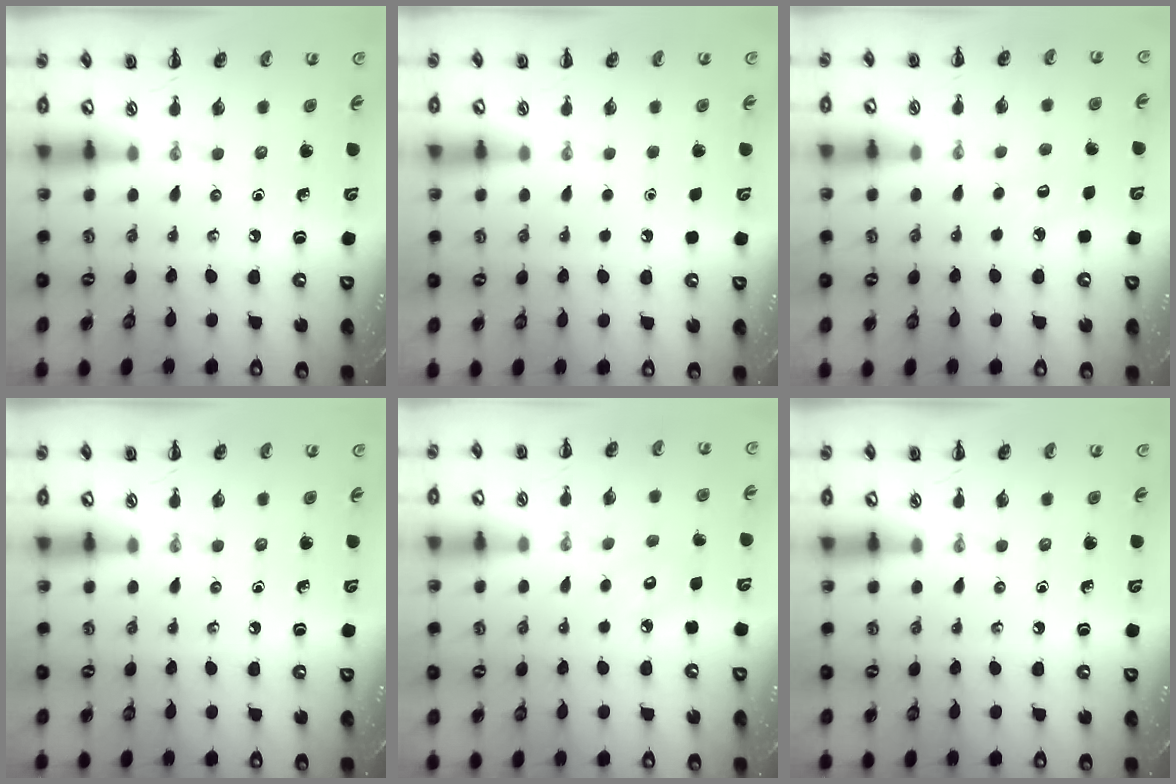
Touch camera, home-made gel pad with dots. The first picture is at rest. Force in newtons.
{"total": 1.6, "press": 1.6, "slide": 0.1}
{"total": 5.9, "press": 5.7, "slide": 1.5}
{"total": 0.0}
{"total": 4.0, "press": 3.9, "slide": 0.8}
{"total": 0.0}